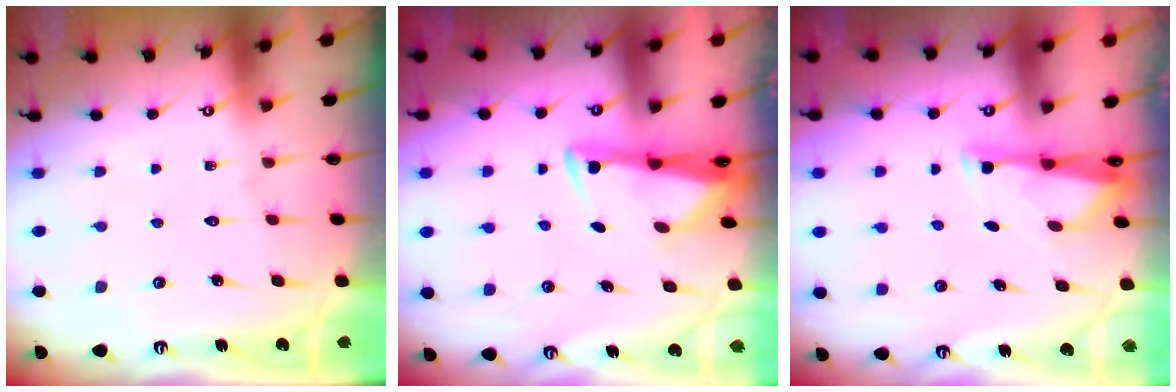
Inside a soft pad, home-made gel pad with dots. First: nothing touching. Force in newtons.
{"total": 2.9, "press": 2.8, "slide": 0.9}
{"total": 2.9, "press": 2.8, "slide": 0.6}